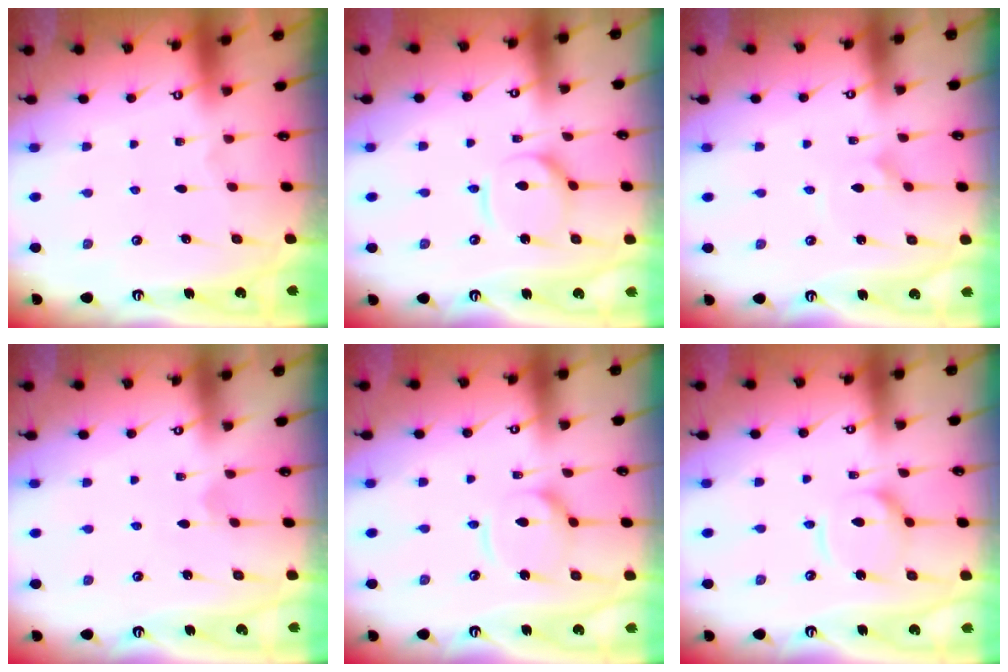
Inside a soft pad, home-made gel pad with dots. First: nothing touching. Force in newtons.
{"total": 7.8, "press": 7.8, "slide": 0.8}
{"total": 2.1, "press": 2.1, "slide": 0.0}
{"total": 2.7, "press": 2.7, "slide": 0.1}
{"total": 10.7, "press": 10.6, "slide": 0.9}
{"total": 10.7, "press": 10.6, "slide": 0.9}